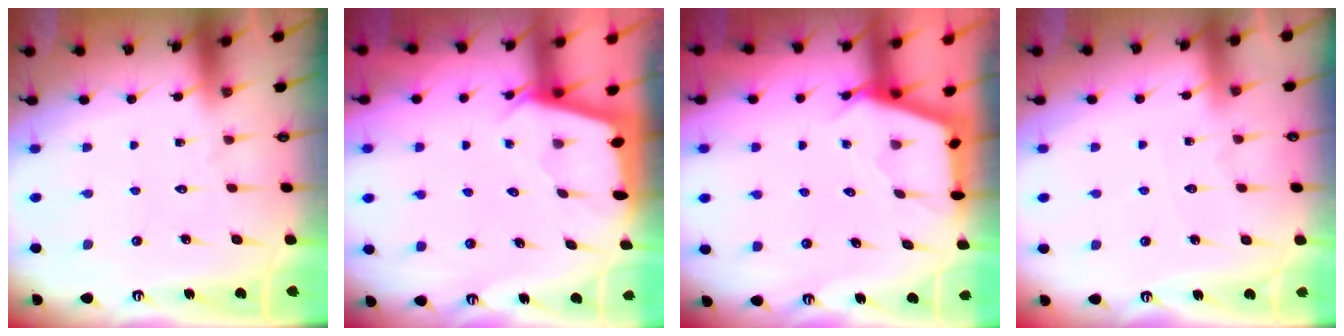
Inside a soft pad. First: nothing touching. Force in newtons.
{"total": 2.1, "press": 2.1, "slide": 0.3}
{"total": 2.8, "press": 2.8, "slide": 0.4}
{"total": 2.4, "press": 2.4, "slide": 0.3}